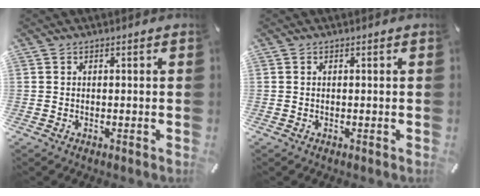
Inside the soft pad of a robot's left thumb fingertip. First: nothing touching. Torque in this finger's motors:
{"motor_torque": [-0.33, -0.24, 0.27, 0.13, 0.01]}